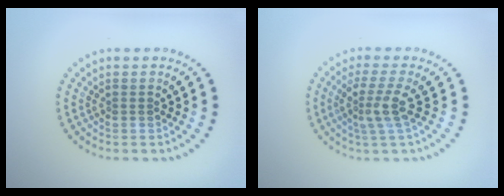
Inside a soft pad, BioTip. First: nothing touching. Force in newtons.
{"total": 2.8, "press": 2.2, "slide": 1.7}